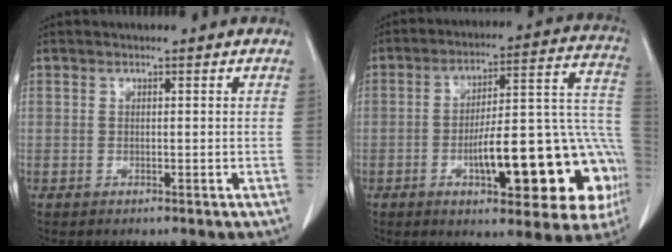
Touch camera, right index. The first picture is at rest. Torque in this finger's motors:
{"motor_torque": [1.29, -0.85, 0.50, 0.21]}